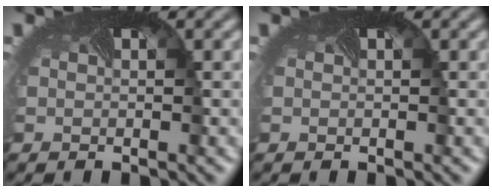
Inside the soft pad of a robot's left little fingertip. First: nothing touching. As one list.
[{"total": 0.0}]